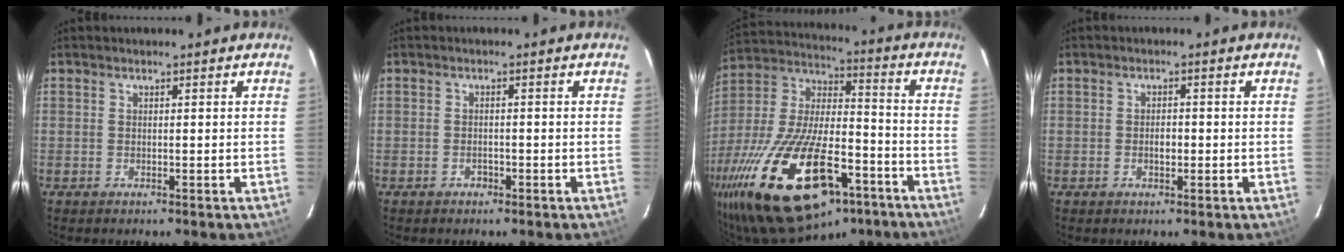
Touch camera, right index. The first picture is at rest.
{"total": 1.3, "force": [-1.0, 0.8, 0.3], "torque": [-0.006, 0.002, -0.015]}
{"total": 32.1, "force": [-18.1, 13.6, 22.7], "torque": [-0.450, -0.035, -0.288]}
{"total": 1.8, "force": [-0.5, 1.0, 1.4], "torque": [-0.028, 0.004, -0.010]}